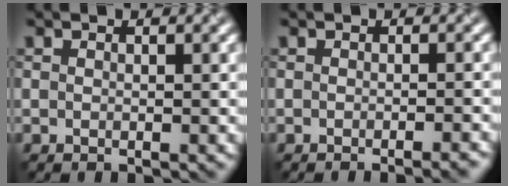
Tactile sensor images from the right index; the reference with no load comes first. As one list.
[{"total": 3.2, "force": [-2.2, 0.9, 2.1], "torque": [-0.011, 0.011, -0.027]}]